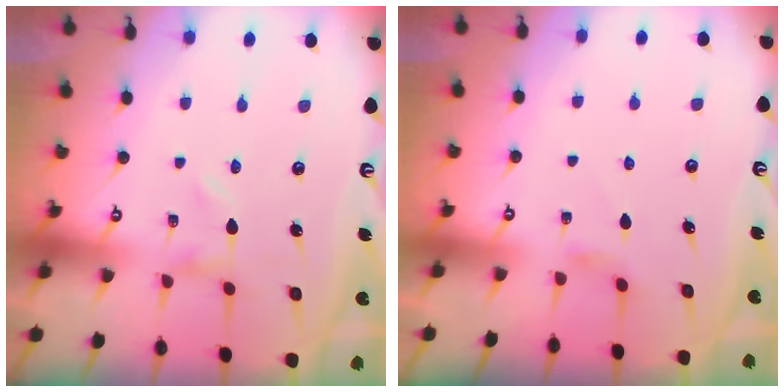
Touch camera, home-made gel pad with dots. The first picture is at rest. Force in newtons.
{"total": 2.5, "press": 2.4, "slide": 0.4}